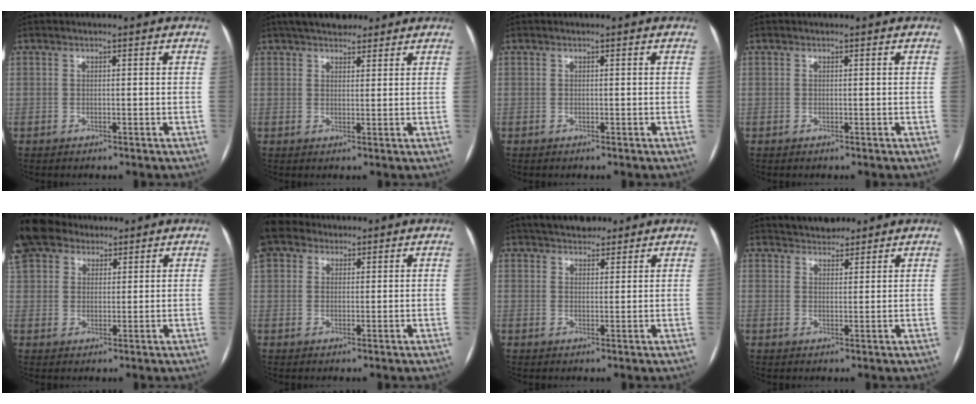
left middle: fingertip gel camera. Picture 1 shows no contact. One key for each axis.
{"total": 7.8, "fx": 6.3, "fy": 3.0, "fz": 3.5, "tx": -0.046, "ty": 0.020, "tz": 0.102}
{"total": 0.0}
{"total": 0.0}
{"total": 12.6, "fx": 9.2, "fy": 7.2, "fz": 4.8, "tx": -0.130, "ty": 0.050, "tz": 0.170}
{"total": 7.9, "fx": 5.9, "fy": 4.6, "fz": 2.6, "tx": -0.069, "ty": 0.041, "tz": 0.117}
{"total": 6.8, "fx": 5.7, "fy": 2.6, "fz": 2.6, "tx": -0.031, "ty": 0.016, "tz": 0.090}
{"total": 4.3, "fx": 3.9, "fy": 1.7, "fz": 0.7, "tx": -0.007, "ty": 0.013, "tz": 0.064}